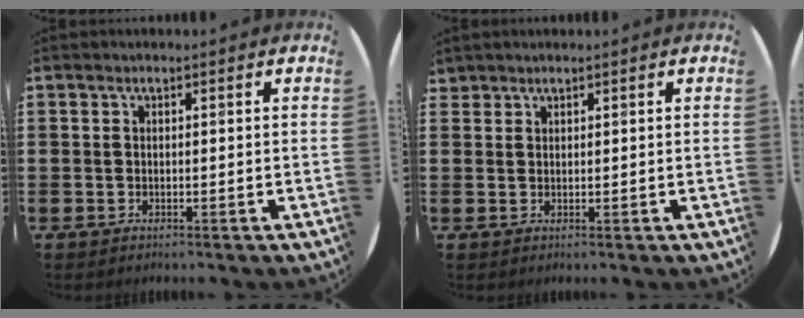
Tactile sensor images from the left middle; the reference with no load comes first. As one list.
[{"total": 1.1, "force": [1.0, 0.3, -0.2], "torque": [0.003, 0.002, 0.020]}]